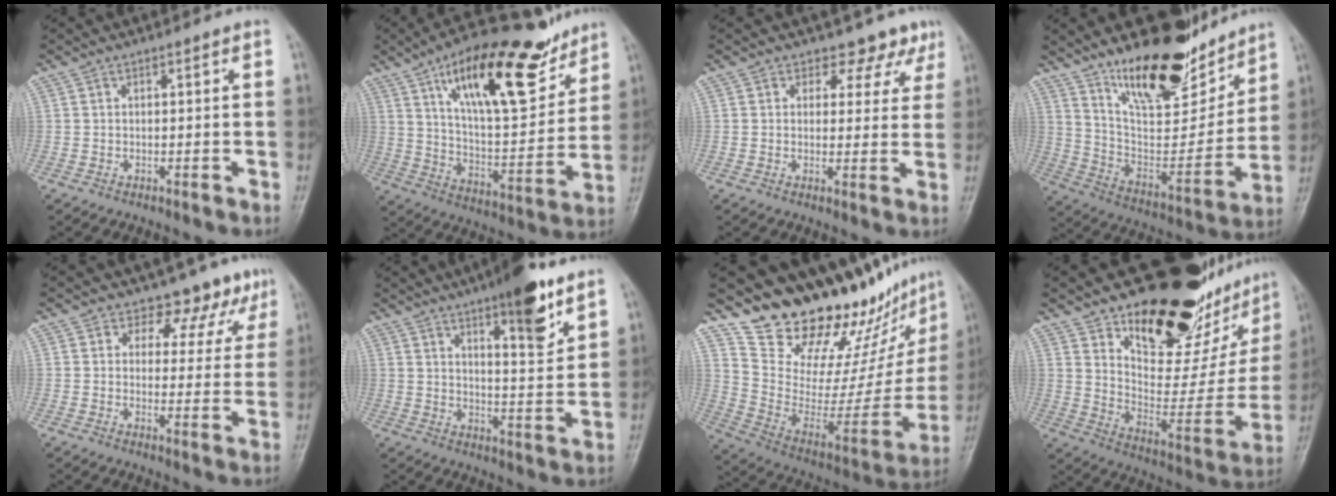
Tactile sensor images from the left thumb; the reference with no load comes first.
{"total": 23.0, "force": [13.6, 8.5, 16.4], "torque": [-0.223, -0.056, 0.229]}
{"total": 5.9, "force": [4.4, 3.8, 0.6], "torque": [0.032, -0.025, 0.037]}
{"total": 21.2, "force": [15.5, 7.9, 12.1], "torque": [-0.141, -0.099, 0.266]}
{"total": 8.4, "force": [6.5, 5.2, 1.4], "torque": [0.029, -0.032, 0.061]}
{"total": 12.3, "force": [7.6, 3.0, 9.1], "torque": [-0.112, -0.047, 0.111]}
{"total": 26.9, "force": [23.1, 8.1, 11.2], "torque": [-0.125, -0.164, 0.349]}
{"total": 28.7, "force": [19.3, 12.1, 17.5], "torque": [-0.209, -0.107, 0.290]}